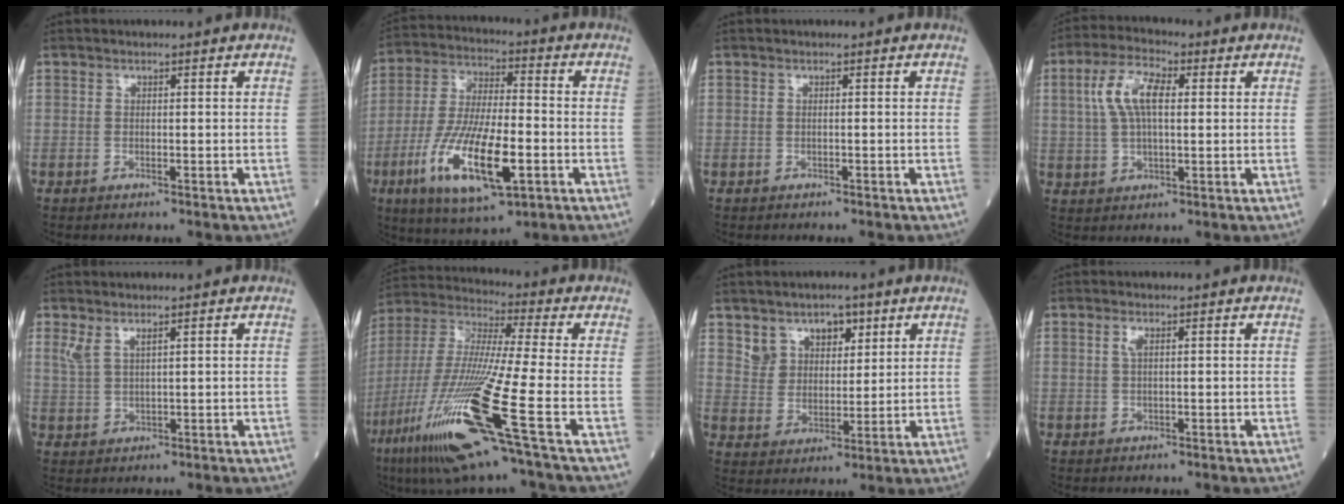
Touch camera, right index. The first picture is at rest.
{"total": 15.8, "force": [-5.4, 4.0, 14.3], "torque": [-0.289, -0.019, -0.091]}
{"total": 0.0}
{"total": 8.2, "force": [2.0, 3.1, 7.3], "torque": [-0.154, 0.020, 0.038]}
{"total": 2.5, "force": [1.7, 0.5, 1.7], "torque": [-0.046, 0.008, 0.044]}
{"total": 20.1, "force": [-9.2, -0.6, 17.8], "torque": [-0.398, -0.053, -0.183]}
{"total": 6.3, "force": [3.9, 4.4, 2.3], "torque": [-0.035, 0.014, 0.076]}
{"total": 1.1, "force": [0.4, 0.3, 0.9], "torque": [-0.023, 0.003, 0.008]}